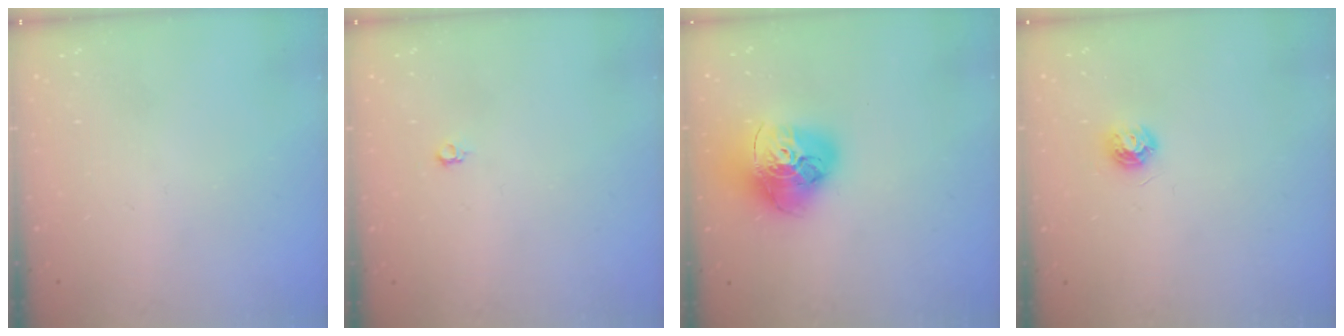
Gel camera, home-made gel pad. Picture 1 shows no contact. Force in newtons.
{"total": 3.6, "press": 3.5, "slide": 0.8}
{"total": 18.4, "press": 18.3, "slide": 1.9}
{"total": 5.9, "press": 5.9, "slide": 0.5}